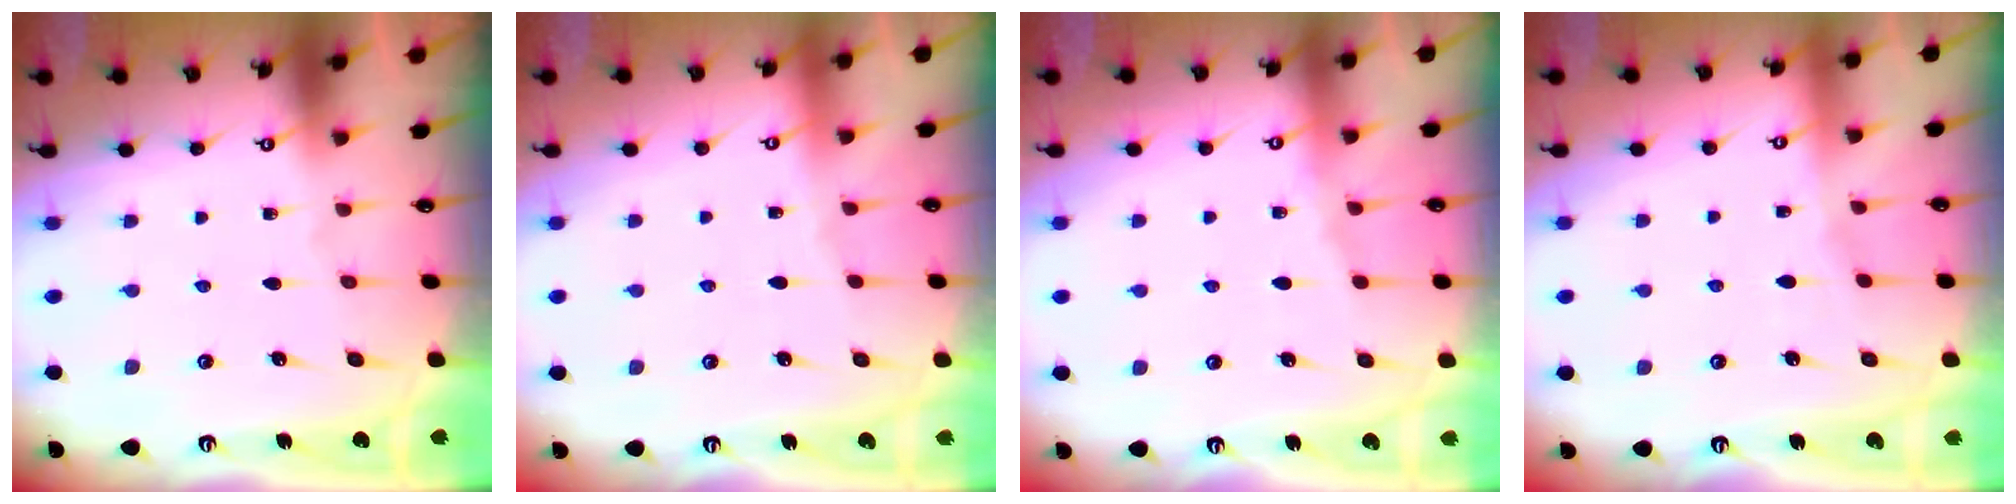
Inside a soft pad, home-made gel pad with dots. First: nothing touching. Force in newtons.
{"total": 1.9, "press": 1.8, "slide": 0.5}
{"total": 5.1, "press": 5.0, "slide": 0.7}
{"total": 3.3, "press": 3.2, "slide": 0.6}